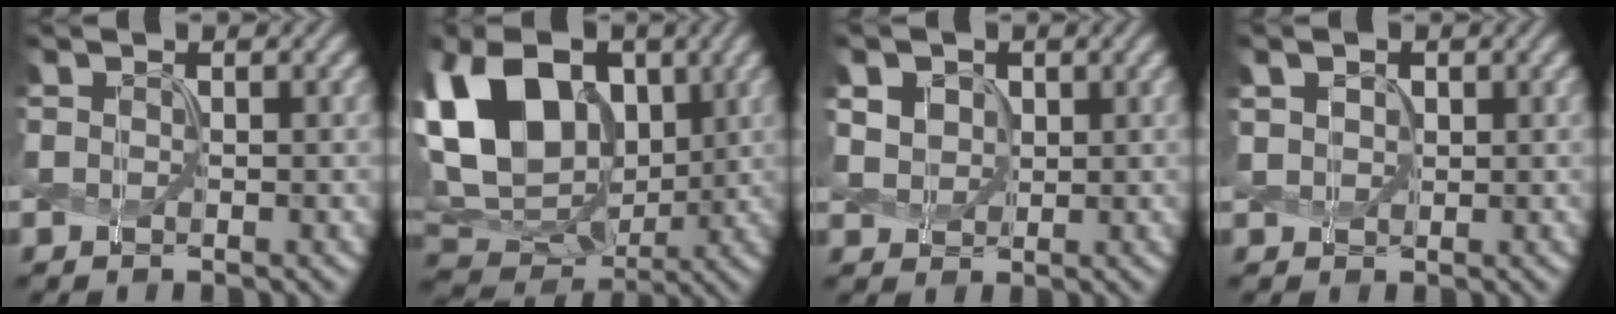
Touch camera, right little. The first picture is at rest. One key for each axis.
{"total": 15.4, "fx": 2.9, "fy": 10.8, "fz": 10.5, "tx": -0.220, "ty": 0.017, "tz": 0.050}
{"total": 3.3, "fx": 1.0, "fy": 2.8, "fz": 1.5, "tx": -0.064, "ty": 0.006, "tz": 0.031}
{"total": 1.9, "fx": 0.7, "fy": 1.5, "fz": 1.0, "tx": -0.037, "ty": 0.013, "tz": 0.016}